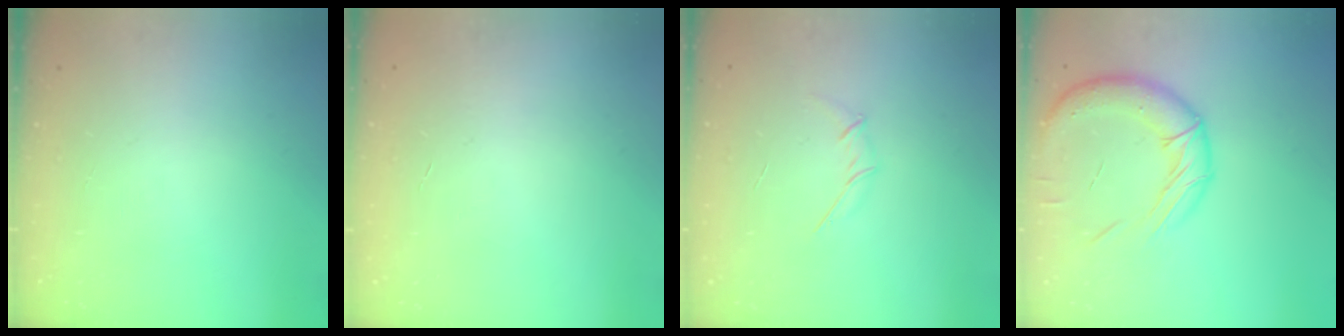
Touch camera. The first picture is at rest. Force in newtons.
{"total": 0.6, "press": 0.6, "slide": 0.2}
{"total": 3.1, "press": 3.0, "slide": 0.8}
{"total": 18.1, "press": 17.9, "slide": 2.6}